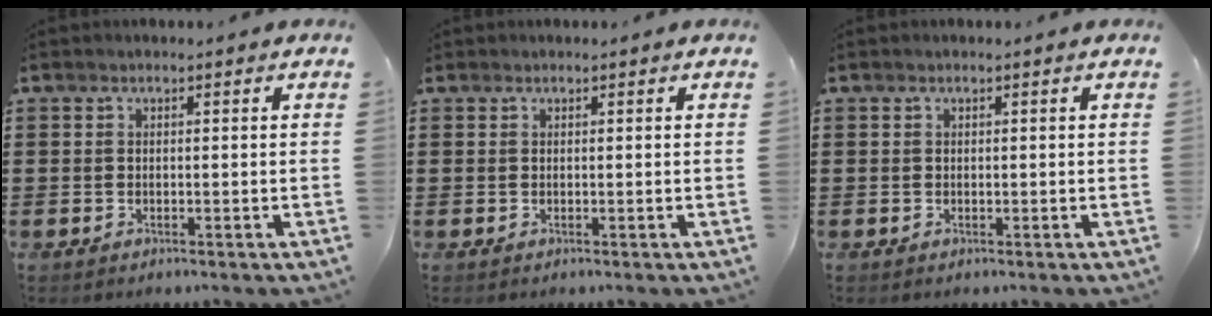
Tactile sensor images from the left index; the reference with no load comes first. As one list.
[{"total": 0.0}, {"total": 0.0}]